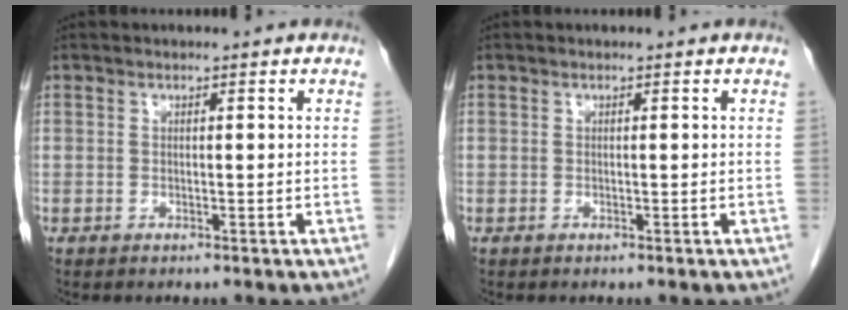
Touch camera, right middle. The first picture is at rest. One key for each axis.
{"total": 0.0}